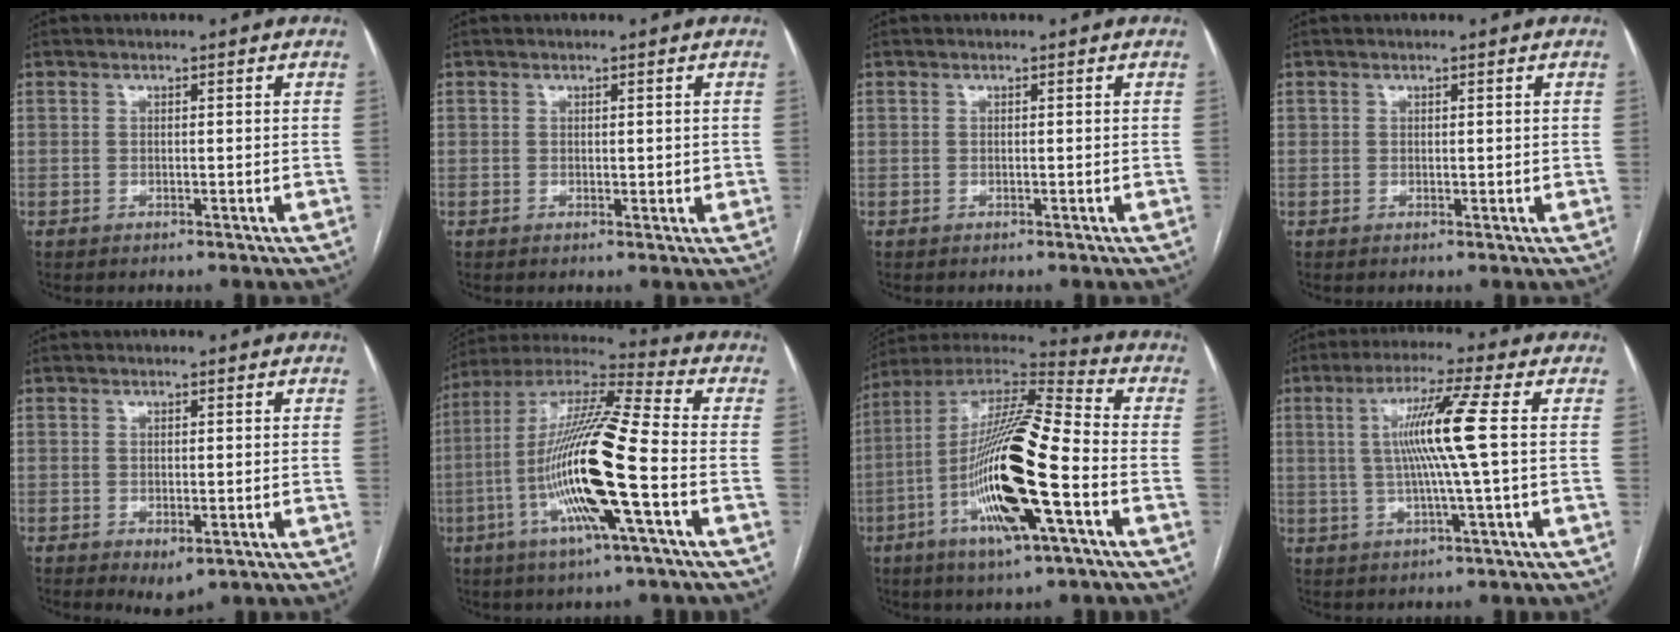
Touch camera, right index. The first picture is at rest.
{"total": 1.7, "force": [0.3, 1.1, 1.3], "torque": [-0.015, -0.003, 0.006]}
{"total": 0.0}
{"total": 0.9, "force": [0.5, 0.7, 0.3], "torque": [0.004, -0.002, 0.005]}
{"total": 2.9, "force": [-1.2, 1.3, 2.3], "torque": [-0.031, -0.005, -0.006]}
{"total": 19.1, "force": [-4.8, 0.5, 18.5], "torque": [-0.368, -0.008, -0.098]}
{"total": 21.5, "force": [-6.0, 2.2, 20.5], "torque": [-0.407, -0.018, -0.111]}
{"total": 9.1, "force": [0.8, -1.7, 8.9], "torque": [-0.168, 0.004, 0.020]}